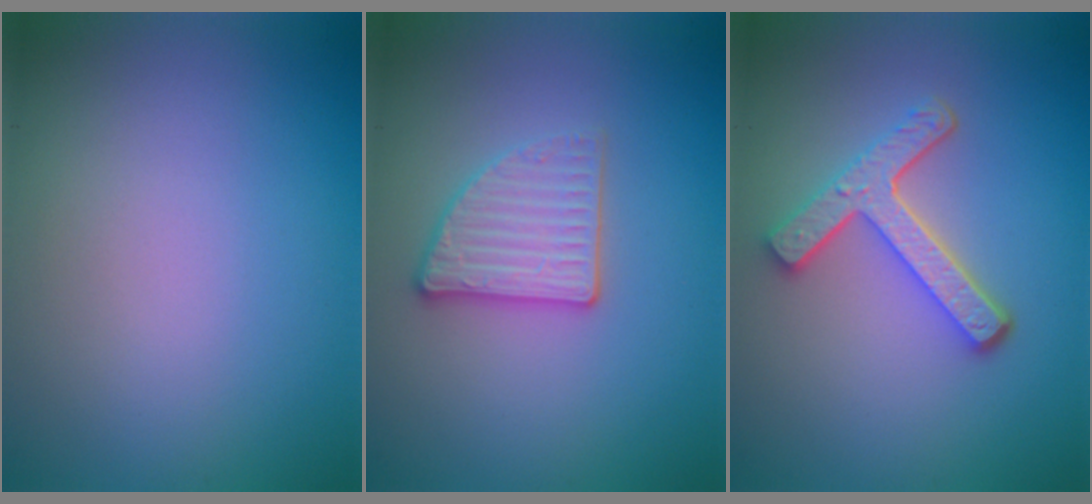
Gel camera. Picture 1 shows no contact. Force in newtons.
{"total": 2.9, "press": 2.7, "slide": 1.1}
{"total": 4.4, "press": 3.4, "slide": 2.9}